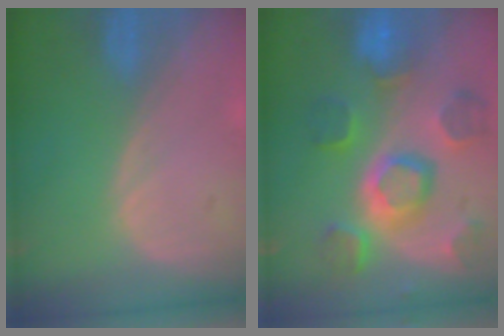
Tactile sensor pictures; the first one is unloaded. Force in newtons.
{"total": 11.2, "press": 10.0, "slide": 5.2}